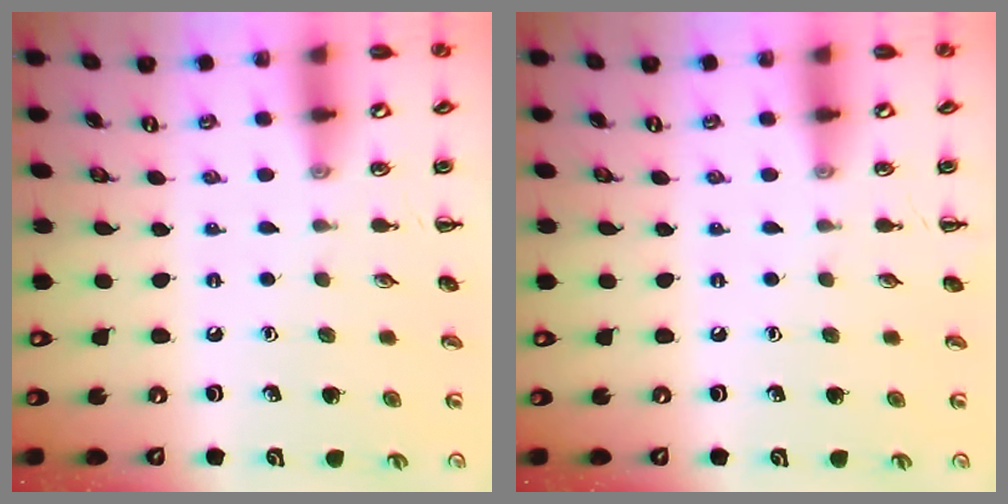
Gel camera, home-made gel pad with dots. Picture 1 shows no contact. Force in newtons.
{"total": 0.0}